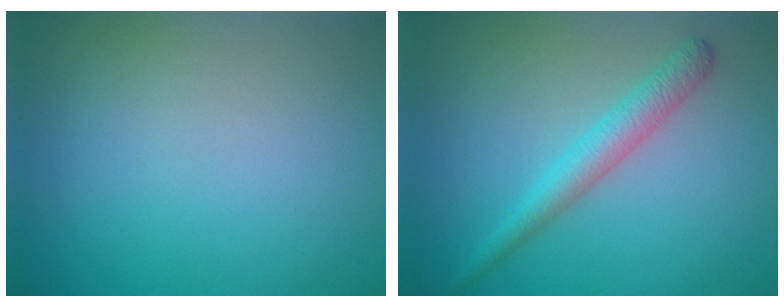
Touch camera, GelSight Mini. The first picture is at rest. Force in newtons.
{"total": 2.7, "press": 2.7, "slide": 0.1}